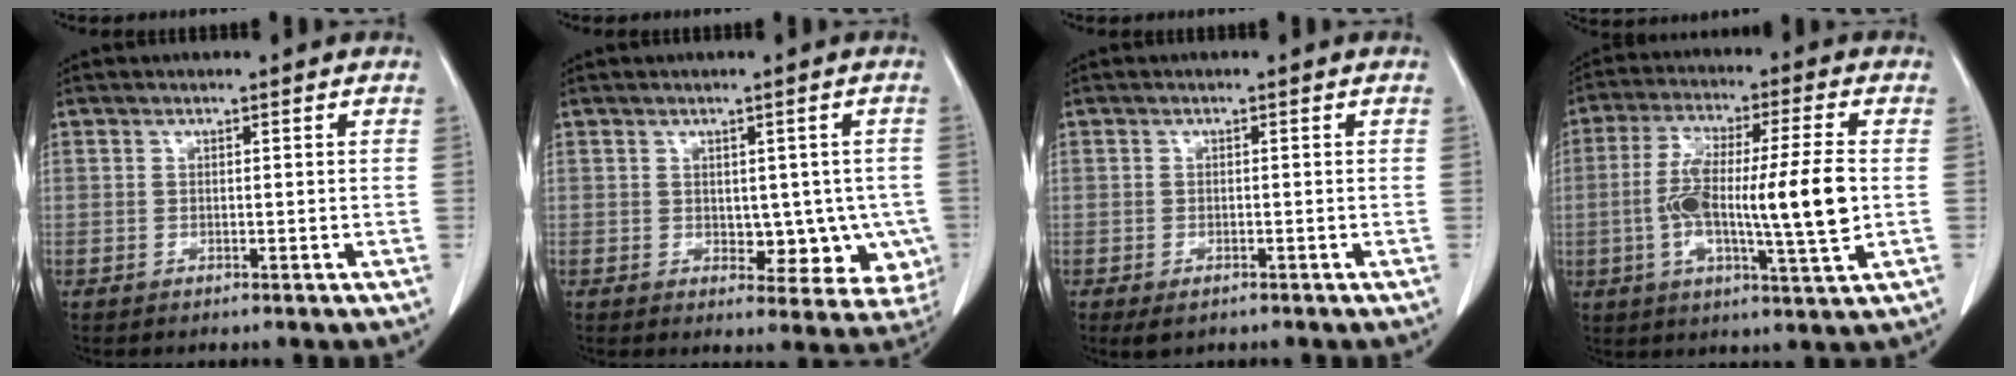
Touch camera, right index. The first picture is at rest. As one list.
[{"total": 8.0, "force": [-1.1, 4.9, 6.2], "torque": [-0.050, 0.006, -0.003]}, {"total": 2.0, "force": [-1.1, 1.0, 1.3], "torque": [-0.021, -0.003, -0.007]}, {"total": 15.3, "force": [-1.2, 1.5, 15.2], "torque": [-0.276, 0.003, -0.024]}]